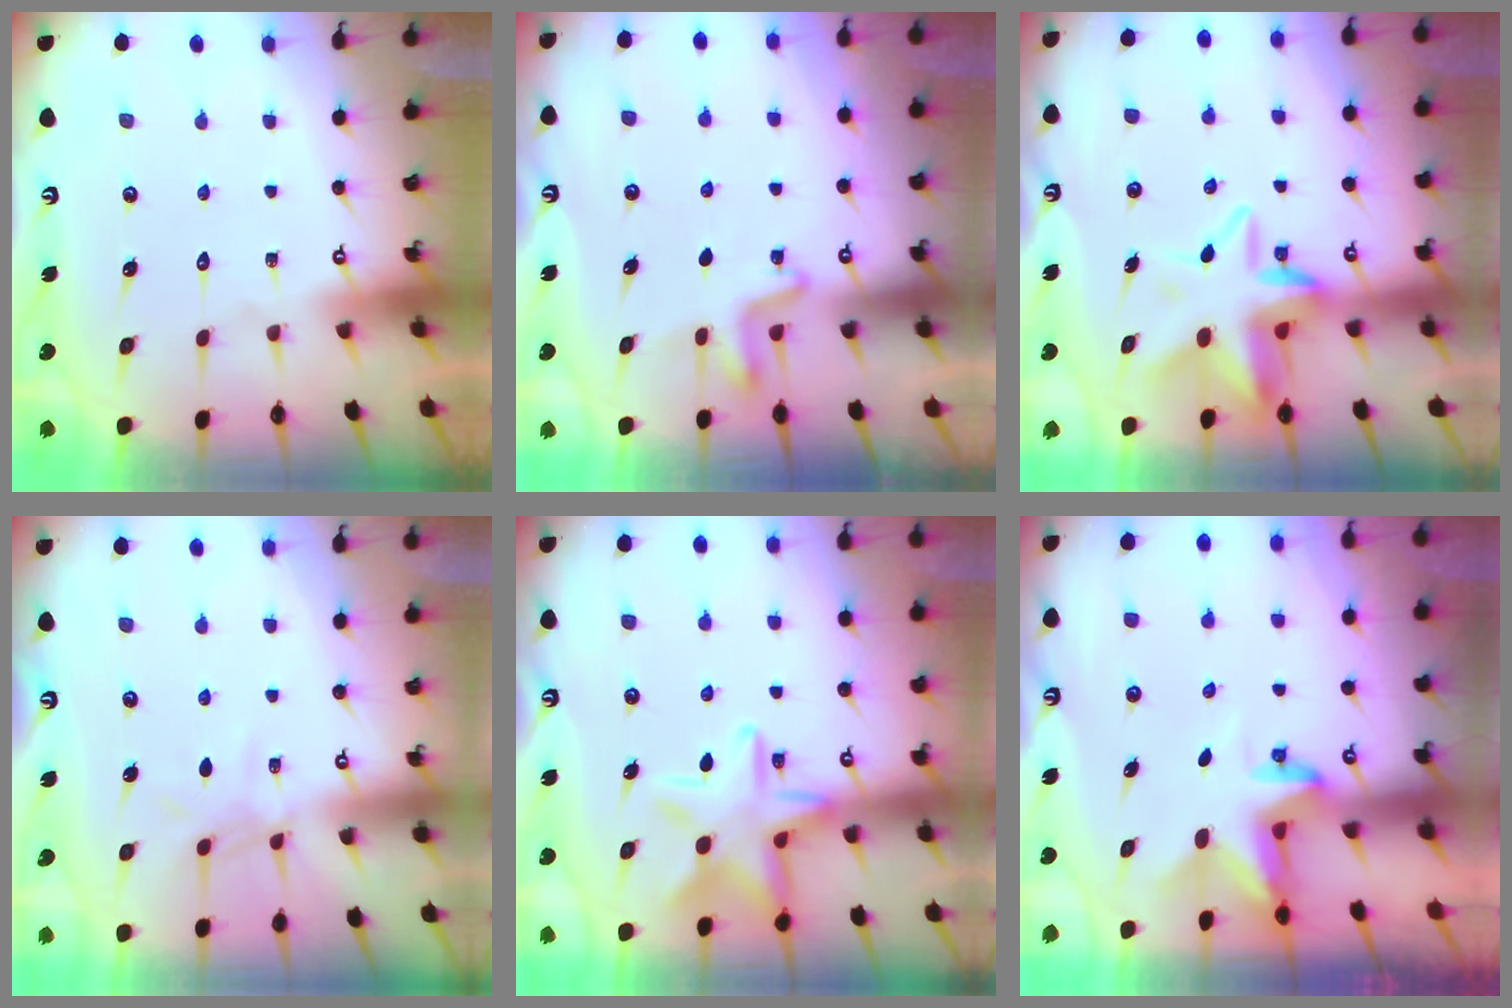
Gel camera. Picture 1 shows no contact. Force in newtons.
{"total": 3.2, "press": 3.2, "slide": 0.4}
{"total": 10.1, "press": 9.8, "slide": 2.4}
{"total": 5.5, "press": 5.5, "slide": 0.5}
{"total": 14.6, "press": 14.5, "slide": 1.1}
{"total": 2.9, "press": 2.9, "slide": 0.1}